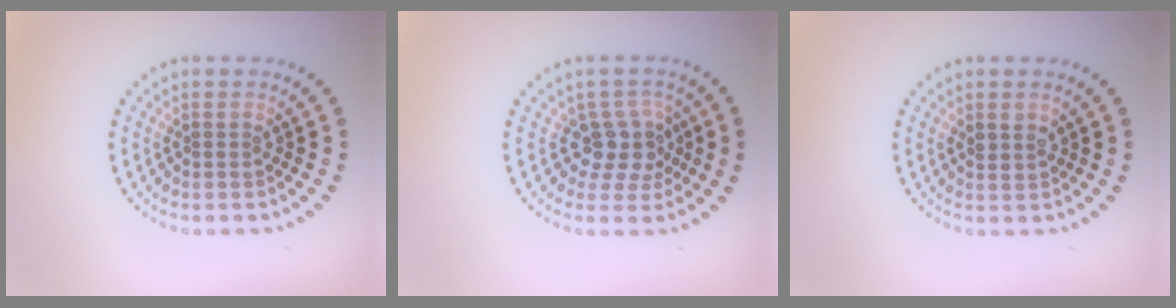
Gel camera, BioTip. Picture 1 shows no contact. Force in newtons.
{"total": 3.0, "press": 2.4, "slide": 1.9}
{"total": 1.0, "press": 0.9, "slide": 0.5}